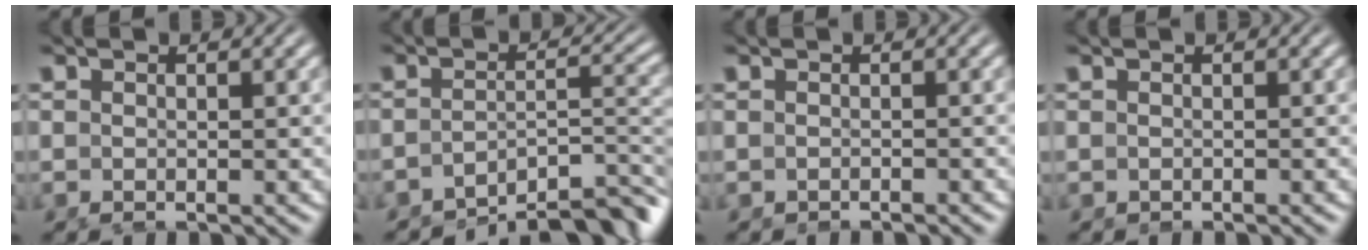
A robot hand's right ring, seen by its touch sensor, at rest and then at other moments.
{"total": 9.4, "force": [-7.3, 2.6, 5.2], "torque": [-0.047, -0.020, -0.101]}
{"total": 1.3, "force": [-1.2, -0.1, 0.2], "torque": [-0.006, -0.008, -0.015]}
{"total": 0.6, "force": [-0.6, -0.1, 0.1], "torque": [-0.002, -0.004, -0.007]}